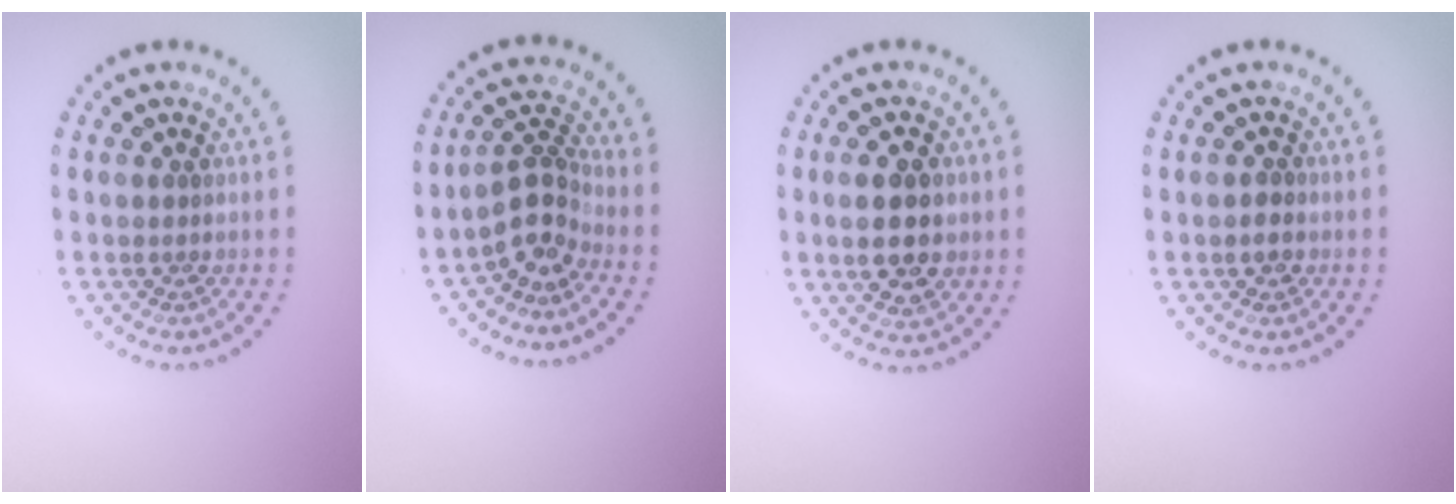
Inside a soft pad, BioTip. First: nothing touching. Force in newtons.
{"total": 3.0, "press": 2.3, "slide": 1.9}
{"total": 5.1, "press": 5.0, "slide": 0.3}
{"total": 0.7, "press": 0.6, "slide": 0.3}